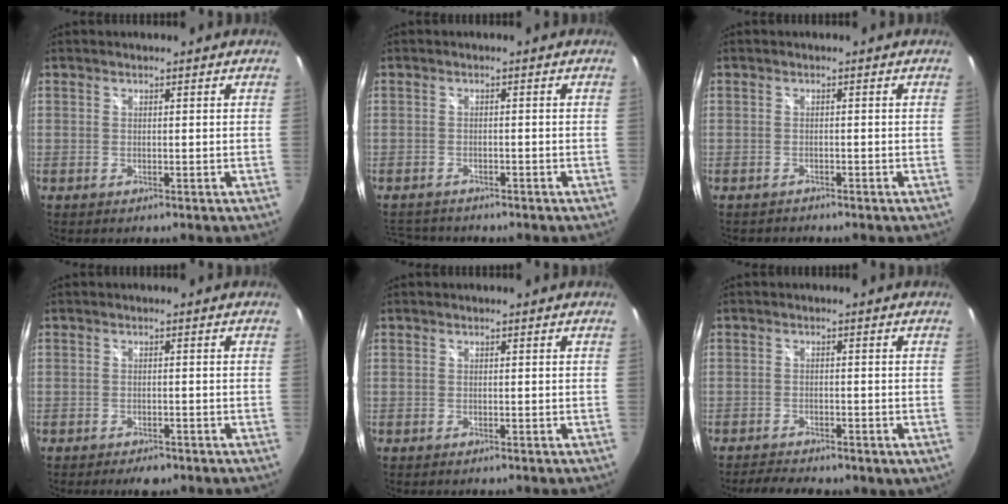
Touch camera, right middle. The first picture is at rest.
{"total": 5.7, "force": [-5.0, 2.2, 1.5], "torque": [-0.042, -0.004, -0.080]}
{"total": 1.2, "force": [-1.1, 0.4, 0.0], "torque": [-0.005, -0.002, -0.019]}
{"total": 3.4, "force": [-2.6, 1.4, 1.6], "torque": [-0.037, -0.009, -0.040]}
{"total": 0.0}
{"total": 5.7, "force": [-4.1, 2.4, 3.1], "torque": [-0.068, -0.005, -0.057]}